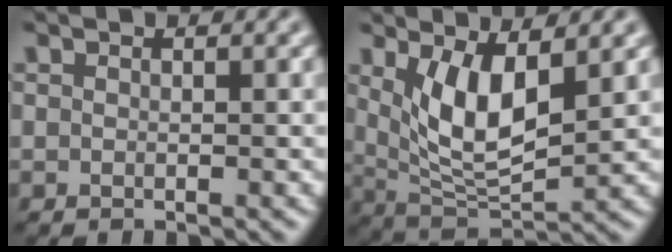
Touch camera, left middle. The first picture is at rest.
{"total": 5.9, "force": [1.8, 2.4, 5.1], "torque": [-0.104, -0.015, 0.043]}